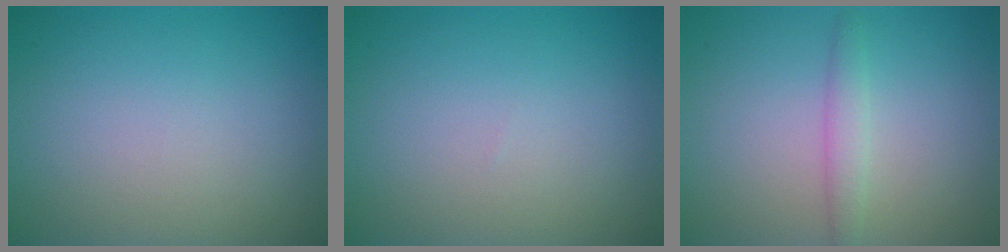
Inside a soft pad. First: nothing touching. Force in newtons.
{"total": 0.0}
{"total": 1.6, "press": 1.6, "slide": 0.0}